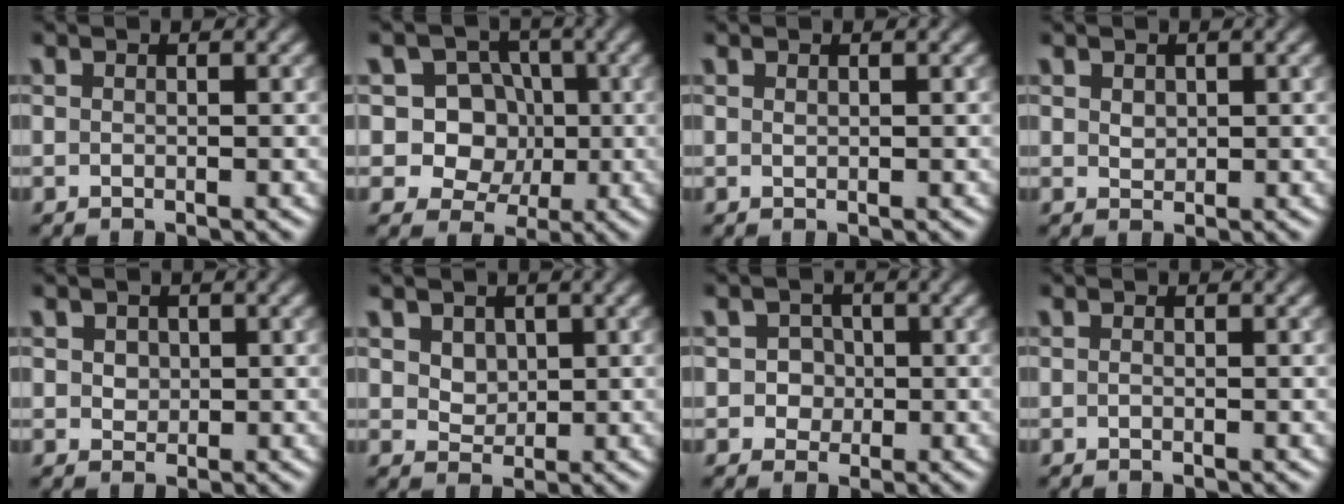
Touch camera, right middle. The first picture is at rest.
{"total": 8.0, "force": [1.1, 7.3, 3.1], "torque": [-0.049, 0.029, 0.006]}
{"total": 0.0}
{"total": 1.0, "force": [0.4, 0.8, 0.4], "torque": [-0.008, -0.001, 0.011]}
{"total": 1.4, "force": [0.5, 1.2, 0.6], "torque": [-0.009, 0.005, 0.006]}
{"total": 2.6, "force": [1.2, 1.9, 1.2], "torque": [-0.034, -0.002, 0.034]}
{"total": 2.4, "force": [0.3, 2.2, 0.8], "torque": [0.011, 0.010, -0.001]}
{"total": 0.0}